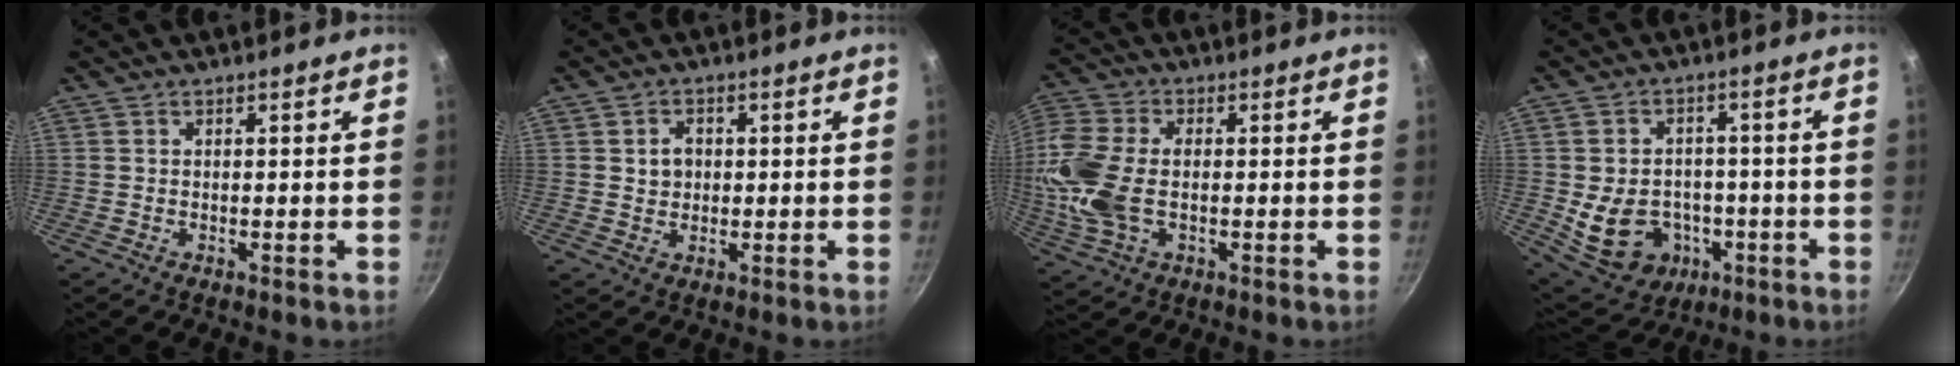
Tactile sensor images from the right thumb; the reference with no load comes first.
{"total": 3.4, "force": [0.4, 2.8, 1.8], "torque": [-0.014, 0.005, 0.005]}
{"total": 14.5, "force": [-0.9, 8.9, 11.5], "torque": [-0.248, 0.014, -0.028]}
{"total": 13.5, "force": [-3.4, 10.8, 7.5], "torque": [-0.108, 0.021, -0.031]}